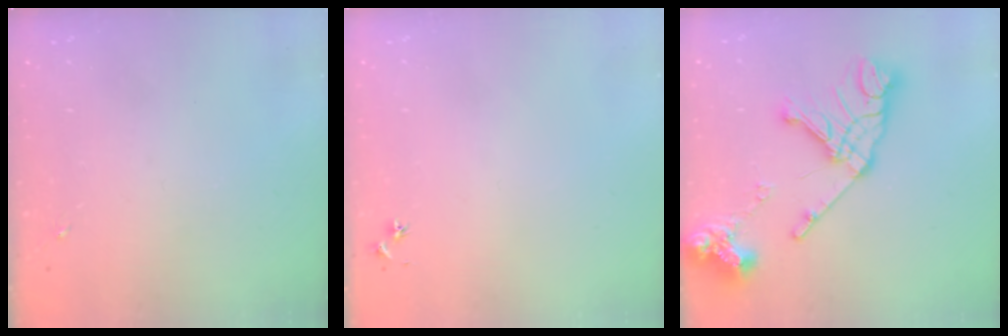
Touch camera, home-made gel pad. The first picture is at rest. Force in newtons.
{"total": 2.5, "press": 2.5, "slide": 0.3}
{"total": 19.2, "press": 19.1, "slide": 2.3}